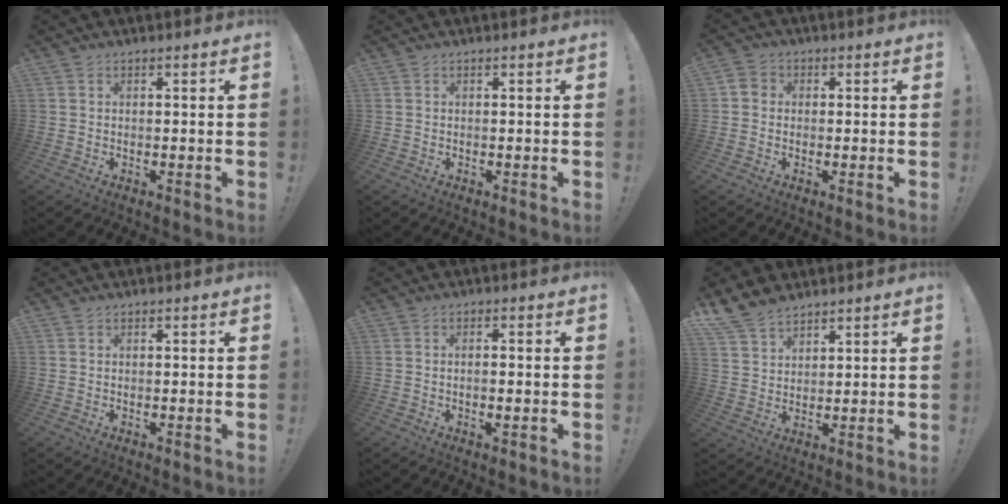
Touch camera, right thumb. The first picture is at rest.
{"total": 0.0}
{"total": 3.2, "force": [-0.3, 2.9, 1.3], "torque": [-0.025, 0.014, -0.003]}
{"total": 0.0}
{"total": 1.9, "force": [-0.4, 0.2, 1.9], "torque": [-0.032, 0.000, -0.009]}
{"total": 8.2, "force": [6.8, 3.9, 2.5], "torque": [-0.048, -0.042, 0.135]}